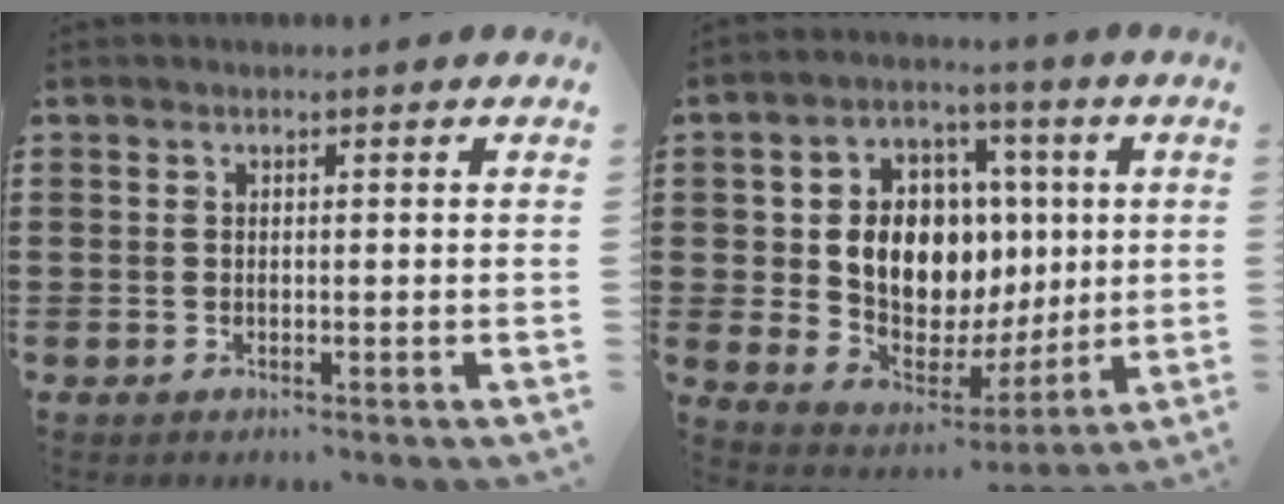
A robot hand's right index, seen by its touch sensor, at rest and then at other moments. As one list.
[{"total": 10.9, "force": [2.2, 8.6, 6.2], "torque": [-0.127, 0.001, 0.045]}]